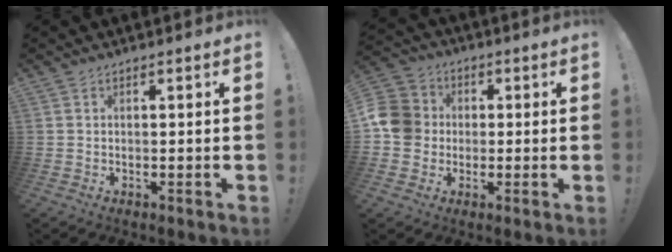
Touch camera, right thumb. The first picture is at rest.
{"total": 11.0, "force": [-0.3, 10.1, 4.4], "torque": [-0.077, 0.016, -0.002]}